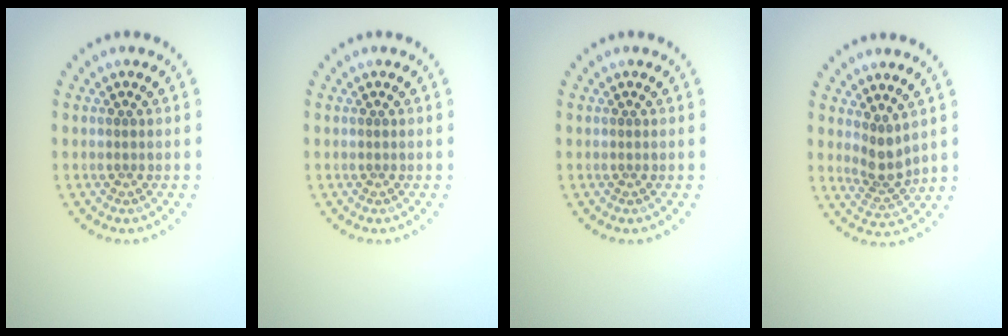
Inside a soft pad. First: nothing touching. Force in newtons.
{"total": 0.0}
{"total": 0.0}
{"total": 2.5, "press": 1.9, "slide": 1.7}